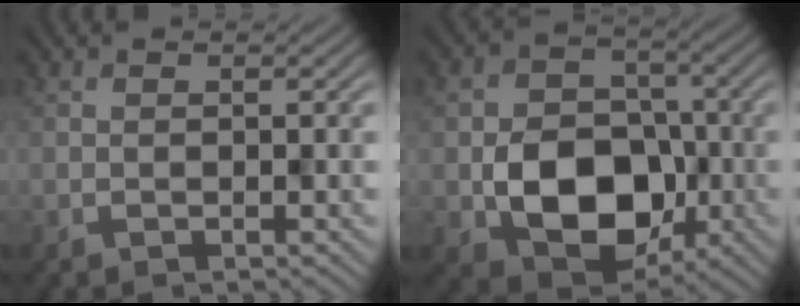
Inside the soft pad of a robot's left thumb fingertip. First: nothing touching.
{"total": 10.2, "force": [-2.7, 7.8, 5.9], "torque": [-0.104, -0.018, -0.045]}